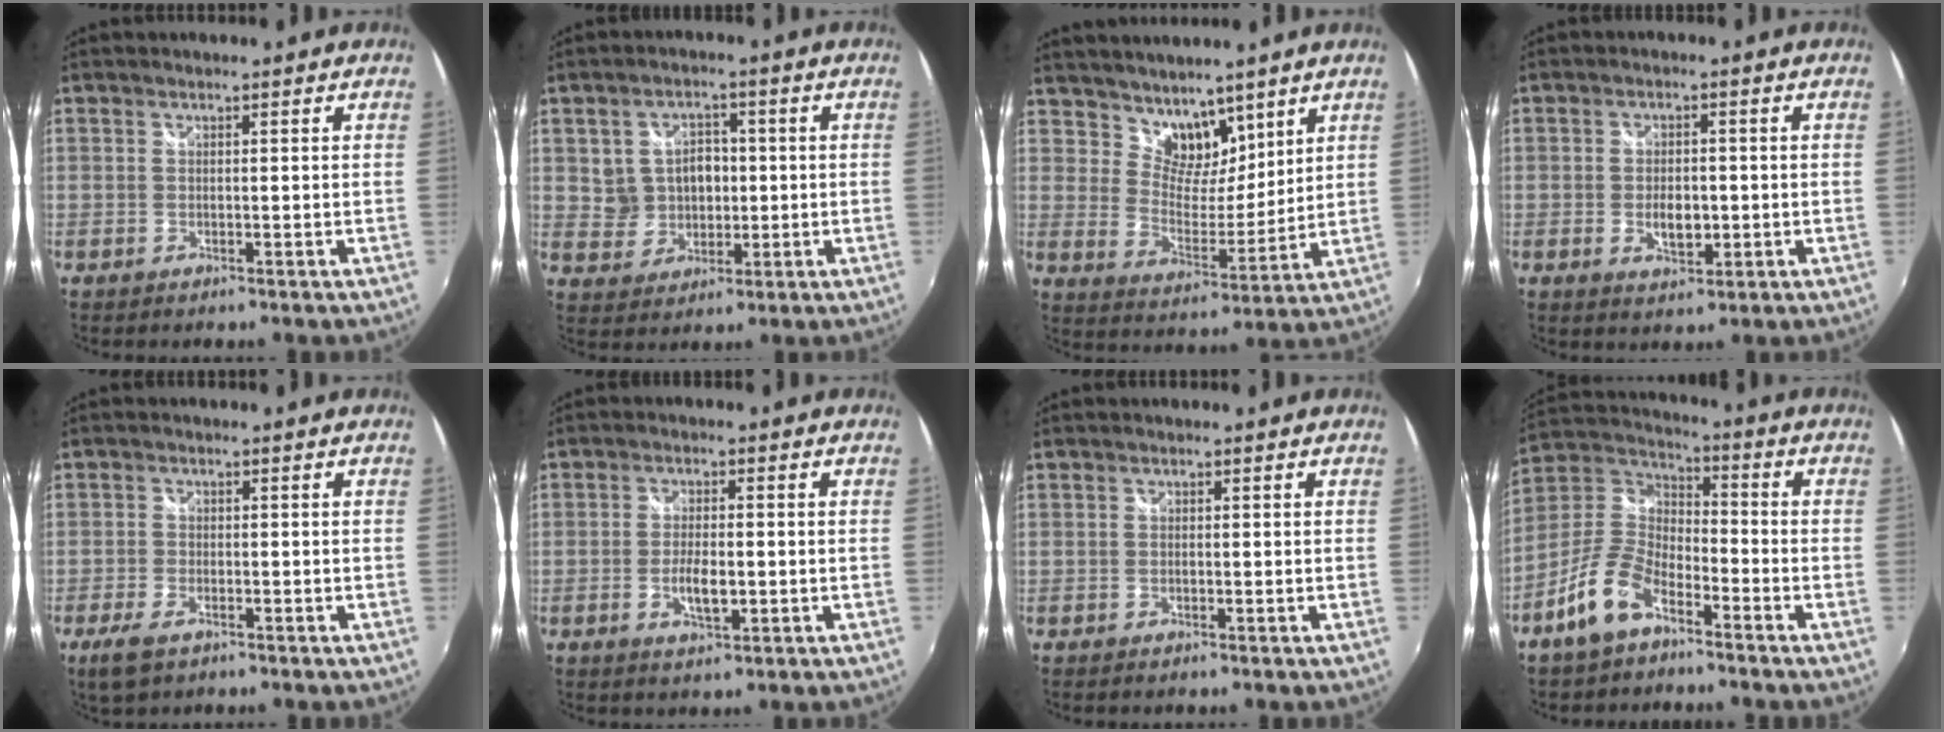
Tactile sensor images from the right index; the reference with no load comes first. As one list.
[{"total": 7.0, "force": [0.8, 6.2, 3.1], "torque": [-0.061, 0.015, 0.028]}, {"total": 9.3, "force": [7.1, 5.0, 3.4], "torque": [-0.048, -0.001, 0.128]}, {"total": 4.7, "force": [-0.8, 2.6, 3.8], "torque": [-0.068, -0.002, -0.012]}, {"total": 4.9, "force": [-3.1, 2.3, 3.1], "torque": [-0.079, -0.011, -0.057]}, {"total": 4.8, "force": [-1.2, 1.7, 4.3], "torque": [-0.085, -0.003, -0.021]}, {"total": 0.0}, {"total": 11.1, "force": [-6.7, 5.2, 7.1], "torque": [-0.163, 0.011, -0.133]}]